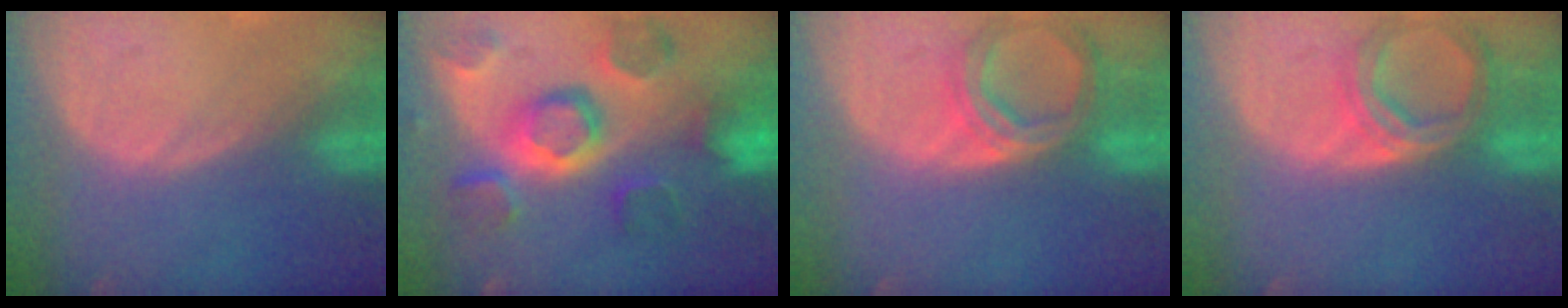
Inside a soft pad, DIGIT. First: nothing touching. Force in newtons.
{"total": 11.4, "press": 10.1, "slide": 5.3}
{"total": 6.9, "press": 6.4, "slide": 2.7}
{"total": 6.9, "press": 6.4, "slide": 2.7}